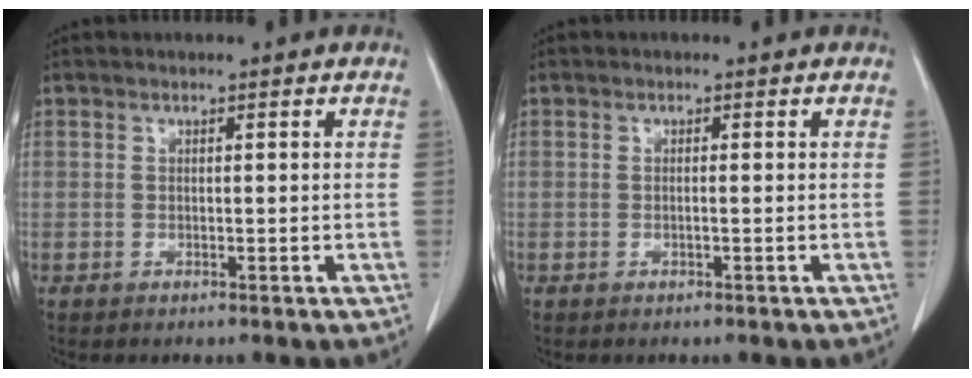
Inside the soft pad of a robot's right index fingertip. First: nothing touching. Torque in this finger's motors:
{"motor_torque": [-0.36, 0.12, -0.03, -0.01]}